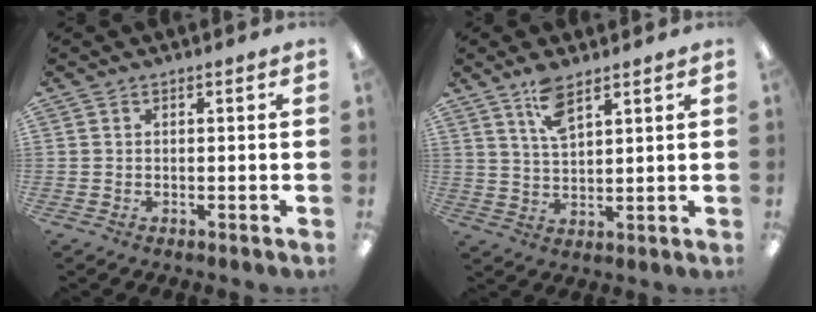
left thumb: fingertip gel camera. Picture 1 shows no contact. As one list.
[{"total": 7.3, "force": [5.0, 2.5, 4.6], "torque": [-0.087, -0.019, 0.088]}]